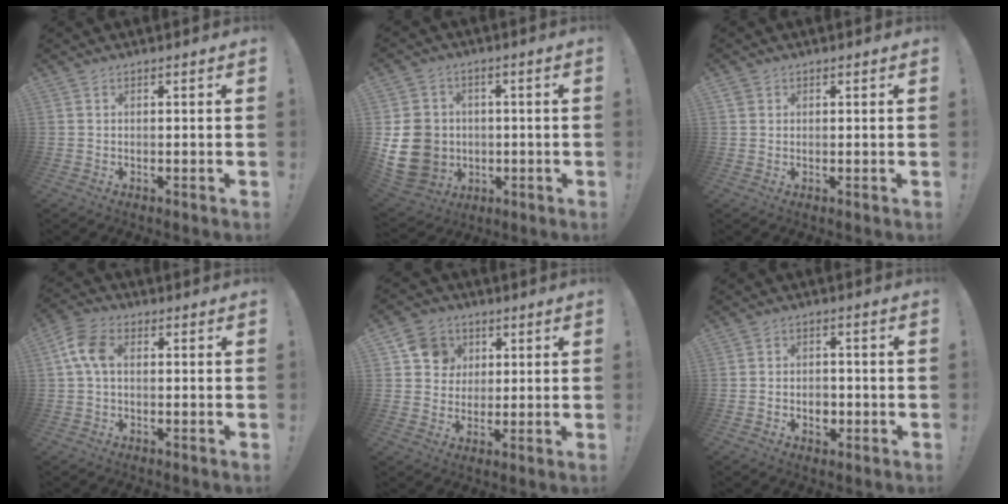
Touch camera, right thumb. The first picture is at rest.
{"total": 15.4, "force": [-1.8, 13.4, 7.4], "torque": [-0.147, 0.017, -0.022]}
{"total": 1.5, "force": [0.9, 1.2, 0.4], "torque": [-0.006, 0.000, 0.017]}
{"total": 7.6, "force": [0.9, 5.0, 5.6], "torque": [-0.117, 0.016, 0.020]}
{"total": 9.9, "force": [3.4, 8.9, 2.6], "torque": [-0.029, -0.013, 0.071]}
{"total": 4.6, "force": [-1.6, 3.8, 2.1], "torque": [-0.017, 0.006, -0.030]}